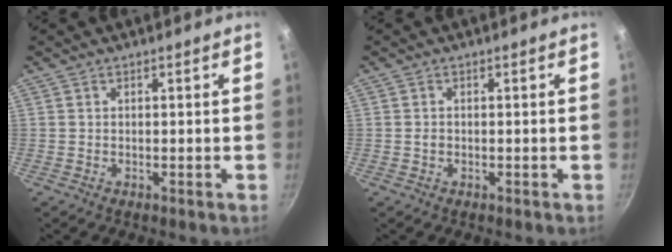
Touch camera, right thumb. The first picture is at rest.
{"total": 0.8, "force": [-0.2, 0.6, 0.5], "torque": [-0.009, 0.003, -0.003]}